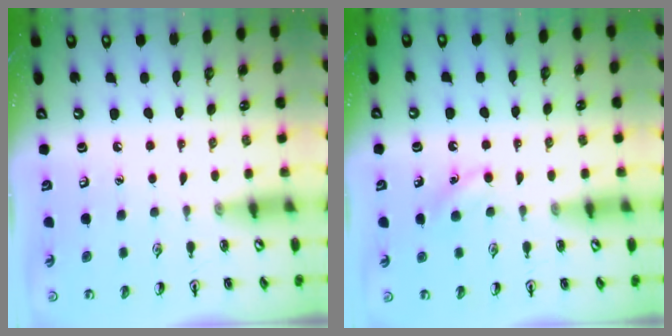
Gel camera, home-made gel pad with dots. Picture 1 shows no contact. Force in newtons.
{"total": 3.9, "press": 3.7, "slide": 1.2}